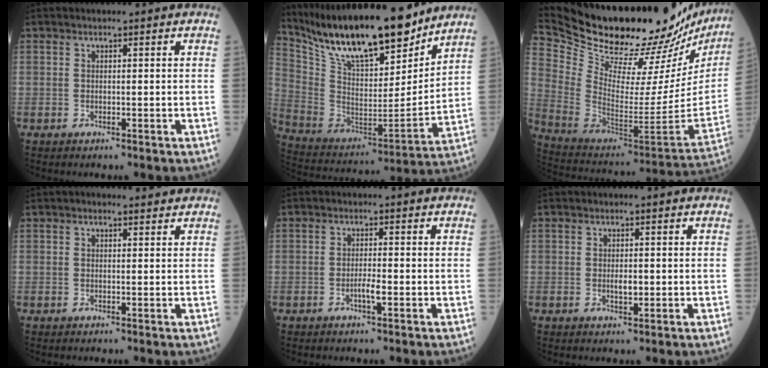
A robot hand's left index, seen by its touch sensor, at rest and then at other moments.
{"total": 22.9, "force": [19.0, 5.1, 11.8], "torque": [-0.217, -0.010, 0.328]}
{"total": 35.5, "force": [31.5, 4.8, 15.7], "torque": [-0.266, -0.119, 0.442]}
{"total": 2.2, "force": [1.9, 0.8, 0.9], "torque": [-0.008, 0.019, 0.024]}
{"total": 1.8, "force": [-0.9, 0.2, 1.6], "torque": [-0.024, -0.001, -0.016]}
{"total": 1.5, "force": [-0.2, 0.7, 1.3], "torque": [-0.017, -0.004, -0.001]}